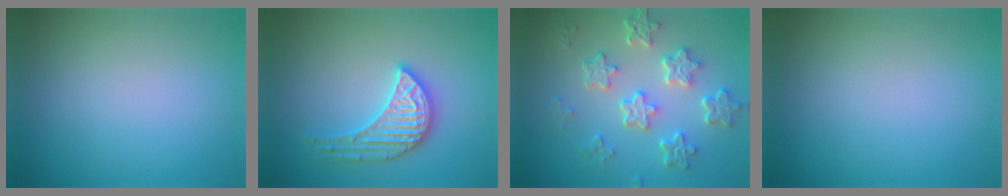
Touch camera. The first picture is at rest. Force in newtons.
{"total": 3.6, "press": 3.6, "slide": 0.4}
{"total": 5.6, "press": 4.3, "slide": 3.6}
{"total": 0.0}